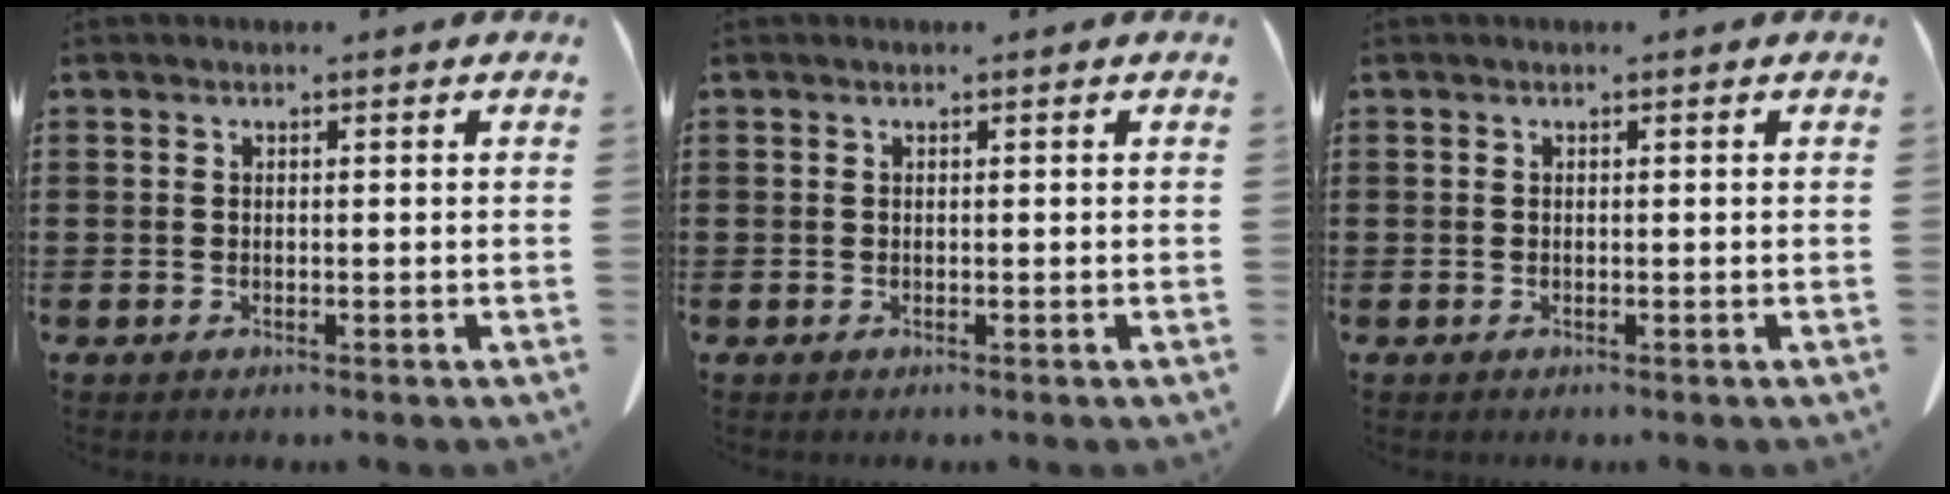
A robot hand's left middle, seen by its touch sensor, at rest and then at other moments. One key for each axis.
{"total": 0.0}
{"total": 0.0}